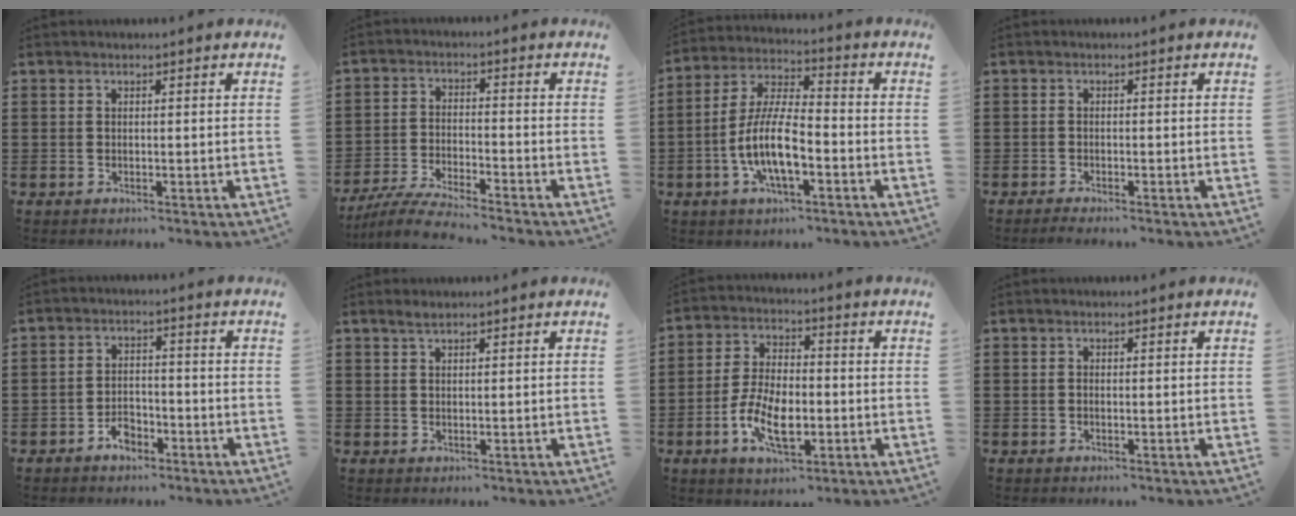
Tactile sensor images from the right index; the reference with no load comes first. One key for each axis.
{"total": 5.3, "fx": -5.0, "fy": -0.3, "fz": 1.6, "tx": -0.048, "ty": -0.016, "tz": -0.102}
{"total": 10.0, "fx": -3.3, "fy": 3.5, "fz": 8.8, "tx": -0.200, "ty": -0.006, "tz": -0.069}
{"total": 1.1, "fx": -1.1, "fy": -0.2, "fz": 0.1, "tx": -0.005, "ty": -0.003, "tz": -0.021}
{"total": 3.4, "fx": -2.6, "fy": 1.9, "fz": 1.3, "tx": -0.023, "ty": 0.007, "tz": -0.051}
{"total": 1.1, "fx": 0.9, "fy": 0.3, "fz": 0.6, "tx": -0.012, "ty": 0.001, "tz": 0.017}
{"total": 8.5, "fx": -2.9, "fy": 4.3, "fz": 6.8, "tx": -0.153, "ty": -0.002, "tz": -0.057}
{"total": 0.0}